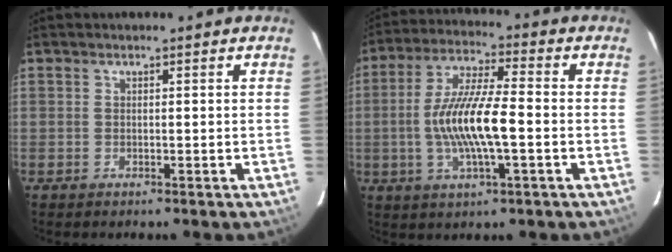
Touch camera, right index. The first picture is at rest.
{"total": 12.8, "force": [-2.1, 2.4, 12.4], "torque": [-0.245, 0.001, -0.040]}